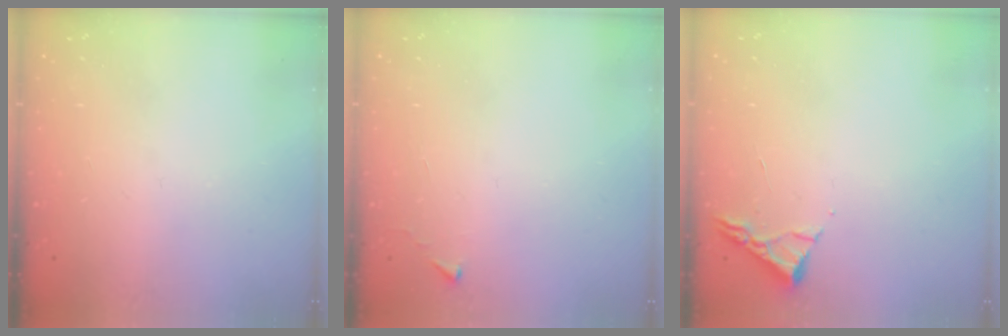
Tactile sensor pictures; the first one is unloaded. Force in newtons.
{"total": 2.7, "press": 2.6, "slide": 0.4}
{"total": 3.0, "press": 2.9, "slide": 0.4}